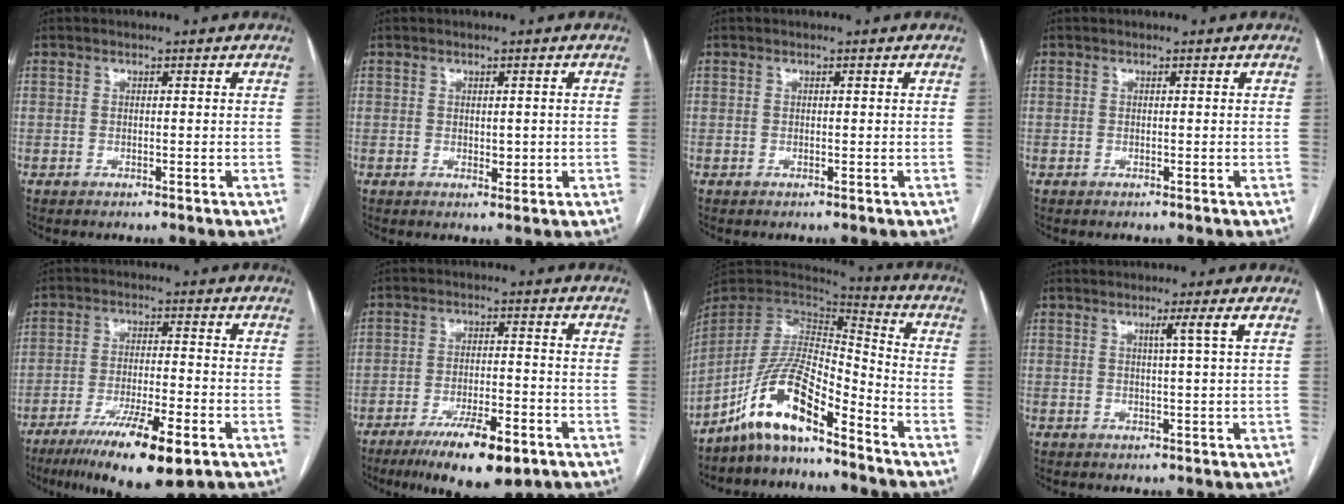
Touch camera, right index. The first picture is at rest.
{"total": 1.9, "force": [0.0, 1.1, 1.6], "torque": [-0.021, -0.005, 0.005]}
{"total": 0.0}
{"total": 0.0}
{"total": 13.3, "force": [-8.1, 1.7, 10.3], "torque": [-0.171, -0.030, -0.131]}
{"total": 11.7, "force": [-7.4, 2.8, 8.6], "torque": [-0.141, -0.015, -0.113]}
{"total": 12.3, "force": [-8.6, 2.7, 8.3], "torque": [-0.171, 0.018, -0.160]}
{"total": 2.5, "force": [1.0, -1.0, 2.0], "torque": [-0.036, -0.004, 0.021]}